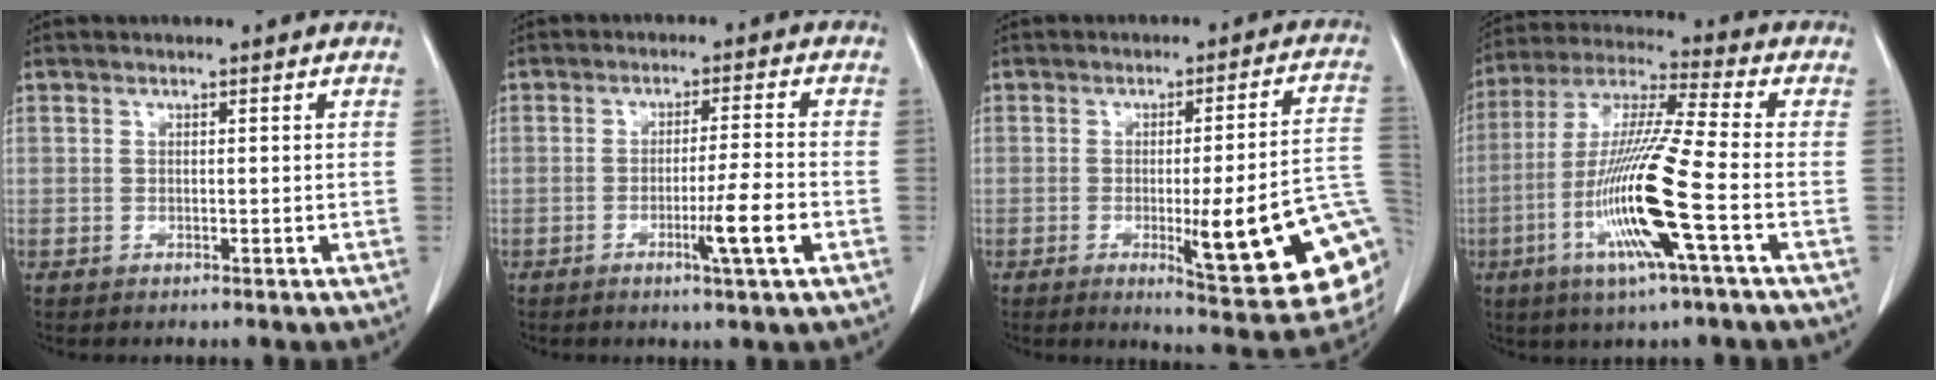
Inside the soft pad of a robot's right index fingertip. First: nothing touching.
{"total": 6.4, "force": [-2.3, -0.8, 5.9], "torque": [-0.092, -0.012, -0.040]}
{"total": 18.4, "force": [-4.6, 1.8, 17.7], "torque": [-0.148, 0.001, -0.048]}
{"total": 16.2, "force": [-5.1, -0.4, 15.4], "torque": [-0.315, -0.016, -0.104]}